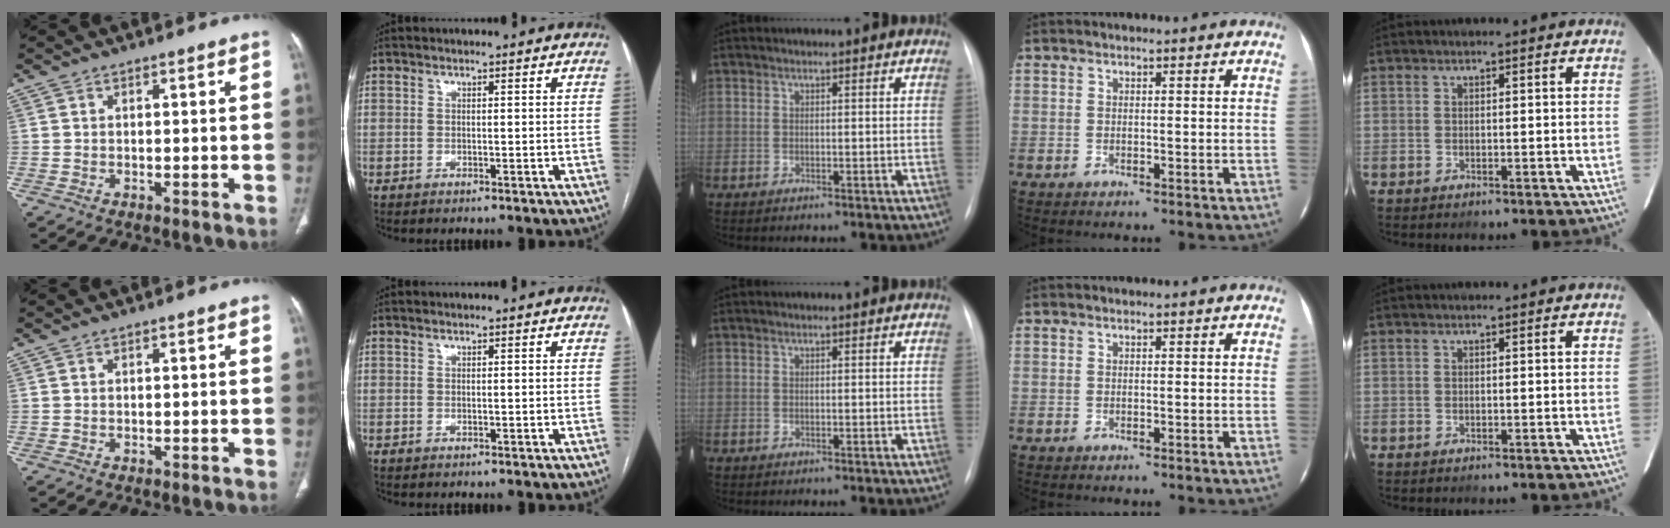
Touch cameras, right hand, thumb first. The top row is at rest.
{}